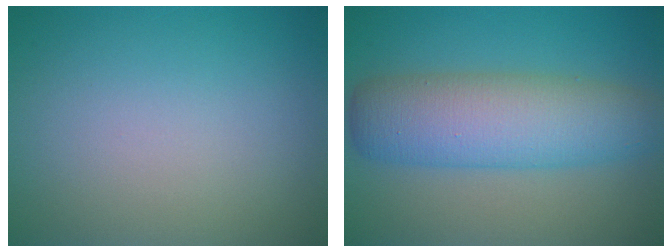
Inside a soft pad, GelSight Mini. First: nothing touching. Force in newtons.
{"total": 7.6, "press": 7.6, "slide": 0.1}